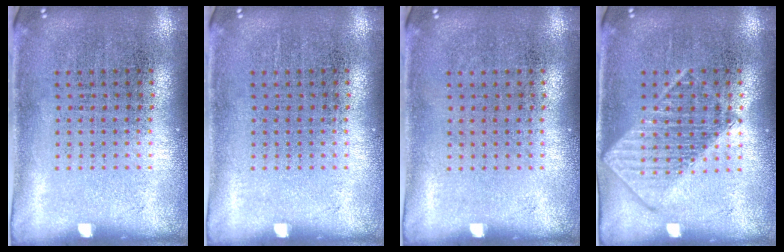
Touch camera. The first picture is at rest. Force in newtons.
{"total": 0.0}
{"total": 0.0}
{"total": 2.7, "press": 2.7, "slide": 0.4}